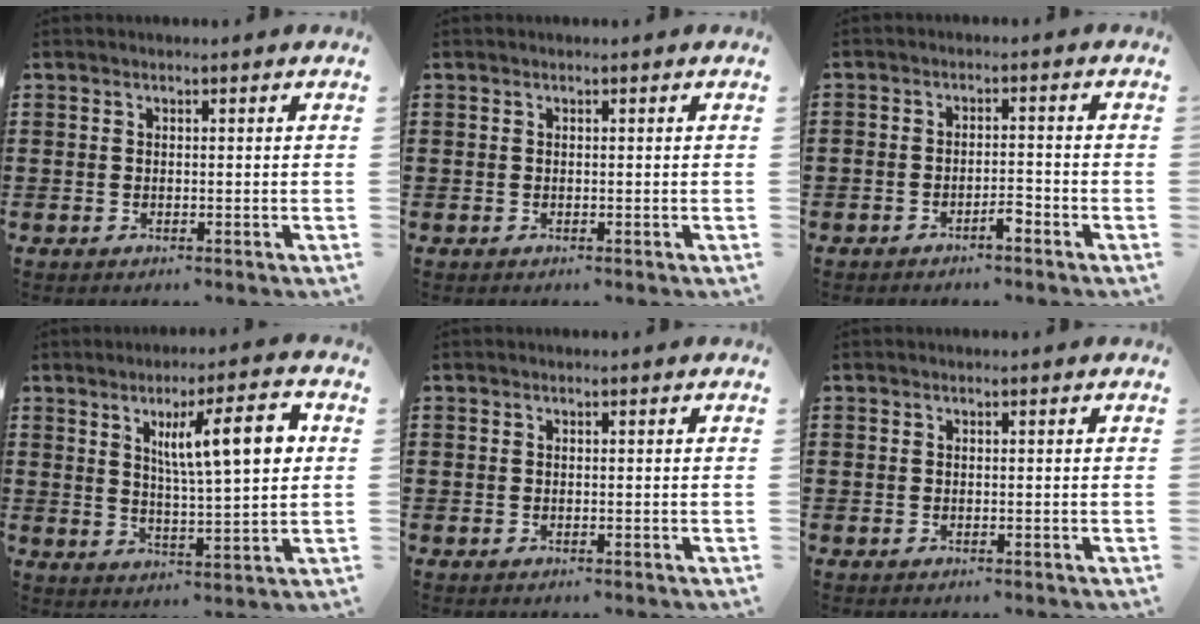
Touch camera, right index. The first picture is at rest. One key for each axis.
{"total": 0.0}
{"total": 2.5, "fx": -2.0, "fy": 0.4, "fz": 1.4, "tx": -0.027, "ty": 0.002, "tz": -0.037}
{"total": 10.9, "fx": 3.6, "fy": 2.3, "fz": 10.0, "tx": -0.171, "ty": 0.000, "tz": 0.053}
{"total": 0.0}
{"total": 0.0}